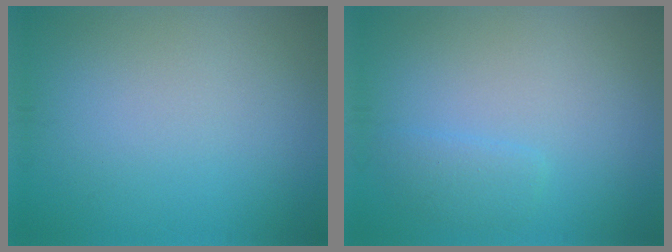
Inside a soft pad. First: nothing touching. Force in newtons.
{"total": 1.6, "press": 1.6, "slide": 0.0}